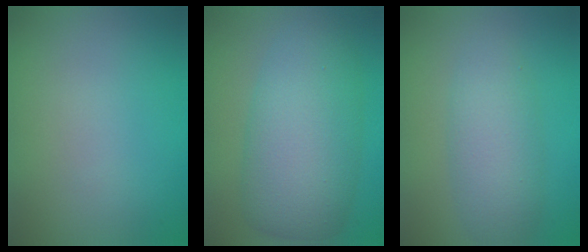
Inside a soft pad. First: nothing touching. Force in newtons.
{"total": 8.5, "press": 8.5, "slide": 0.3}
{"total": 4.2, "press": 4.2, "slide": 0.0}